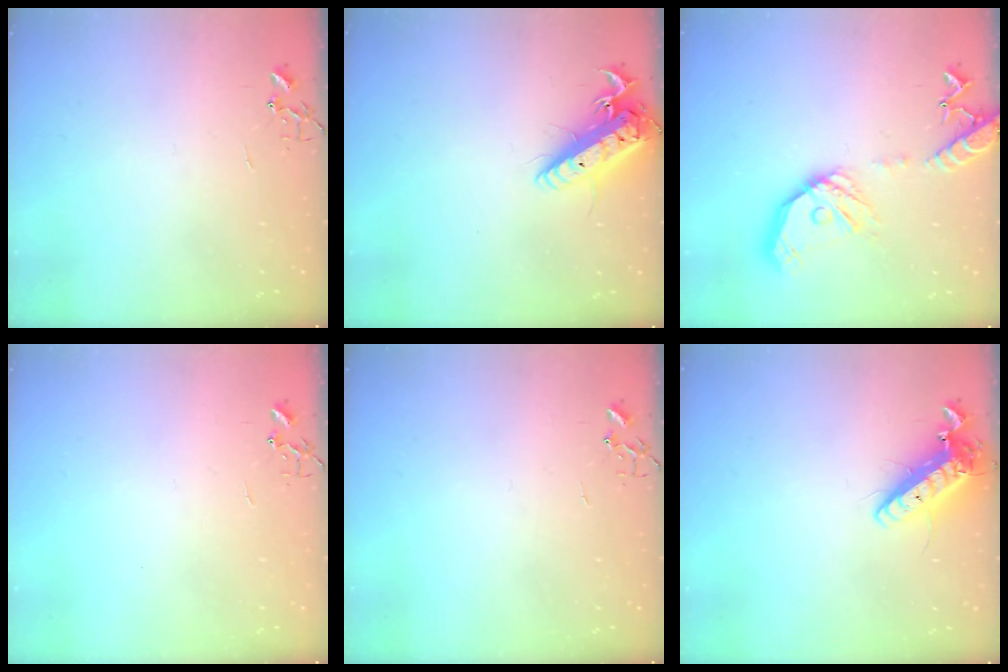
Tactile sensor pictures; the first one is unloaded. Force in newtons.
{"total": 16.4, "press": 16.1, "slide": 3.0}
{"total": 17.9, "press": 17.7, "slide": 2.6}
{"total": 0.0}
{"total": 0.0}
{"total": 14.3, "press": 14.1, "slide": 2.6}